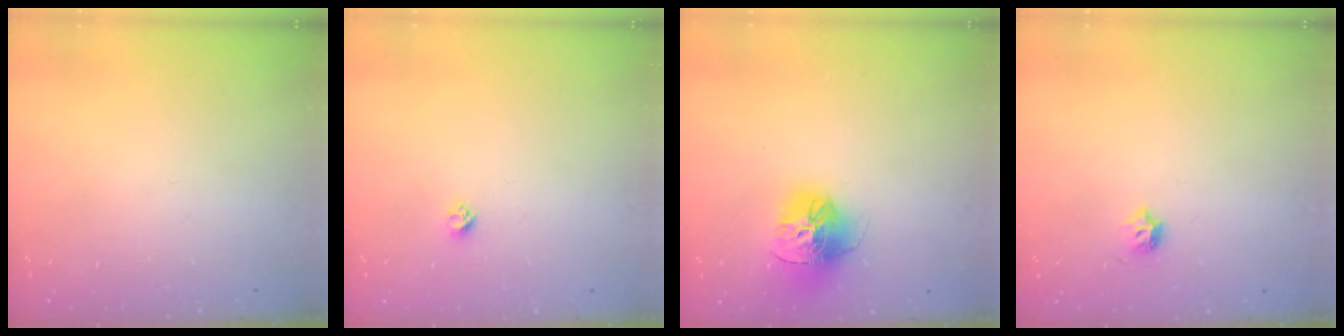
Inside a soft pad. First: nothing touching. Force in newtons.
{"total": 2.4, "press": 2.4, "slide": 0.2}
{"total": 16.3, "press": 16.2, "slide": 1.5}
{"total": 4.0, "press": 3.8, "slide": 1.0}